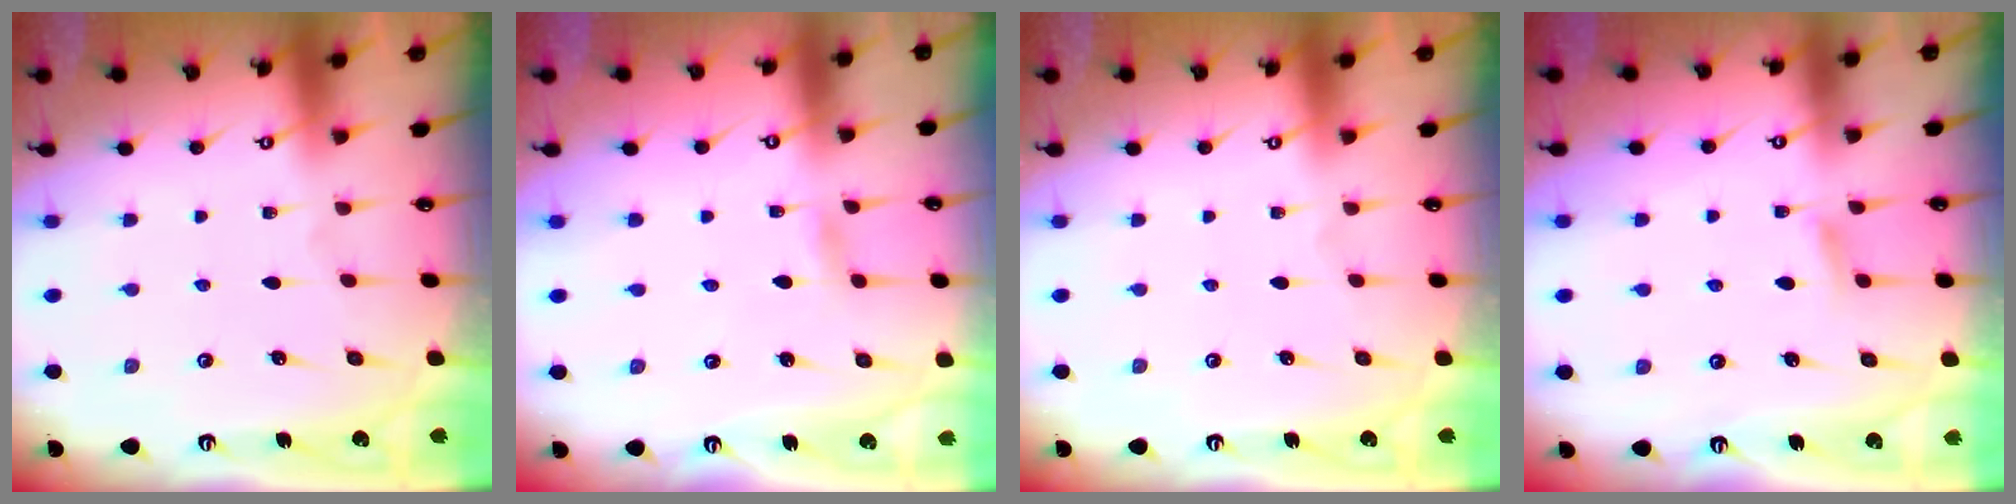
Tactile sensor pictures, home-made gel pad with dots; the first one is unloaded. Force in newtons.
{"total": 3.2, "press": 3.1, "slide": 0.3}
{"total": 0.0}
{"total": 4.5, "press": 4.4, "slide": 0.6}